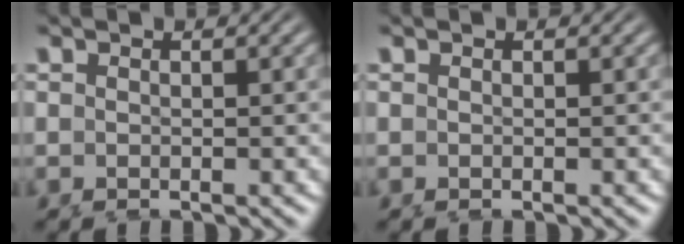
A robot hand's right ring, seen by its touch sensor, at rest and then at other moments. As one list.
[{"total": 0.0}]